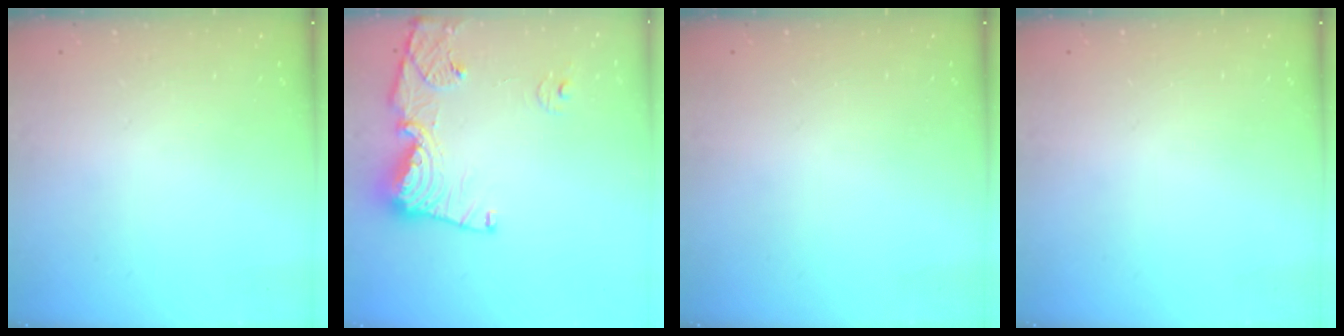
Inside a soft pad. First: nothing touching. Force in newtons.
{"total": 14.7, "press": 14.6, "slide": 1.8}
{"total": 0.0}
{"total": 0.0}